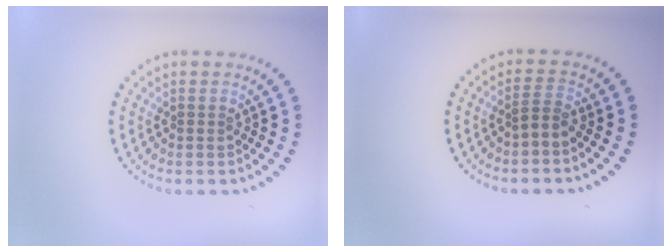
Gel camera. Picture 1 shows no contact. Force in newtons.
{"total": 1.4, "press": 0.9, "slide": 1.1}